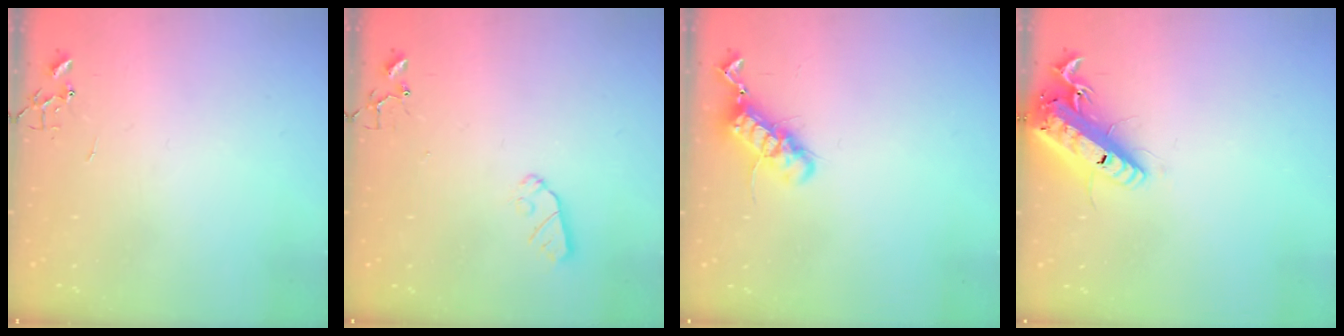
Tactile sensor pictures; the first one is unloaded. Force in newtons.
{"total": 6.6, "press": 6.6, "slide": 0.2}
{"total": 12.5, "press": 12.5, "slide": 0.9}
{"total": 17.3, "press": 17.0, "slide": 3.4}